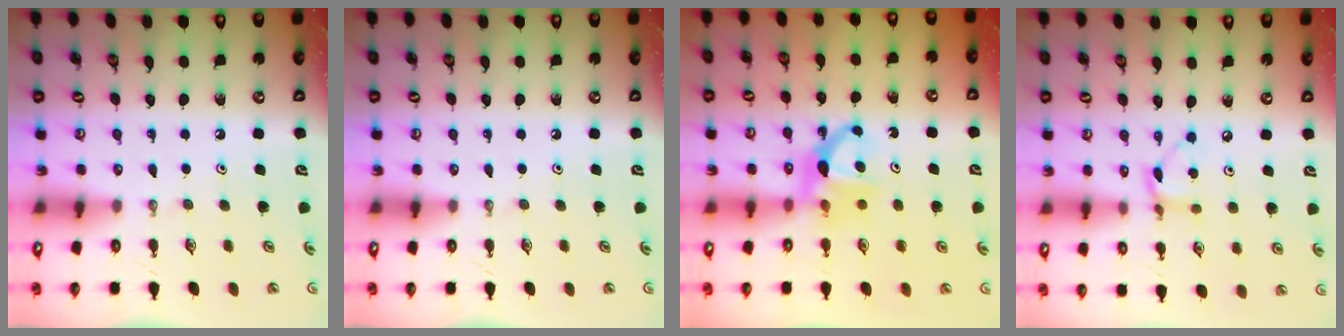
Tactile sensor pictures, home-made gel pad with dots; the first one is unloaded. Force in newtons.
{"total": 0.0}
{"total": 7.5, "press": 7.5, "slide": 0.1}
{"total": 5.0, "press": 5.0, "slide": 0.2}